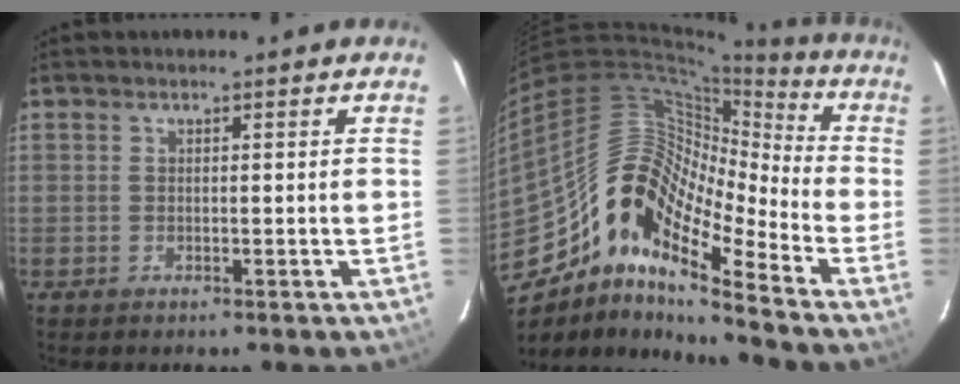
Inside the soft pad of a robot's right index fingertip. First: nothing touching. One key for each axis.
{"total": 15.3, "fx": -10.0, "fy": 4.9, "fz": 10.4, "tx": -0.161, "ty": 0.008, "tz": -0.208}